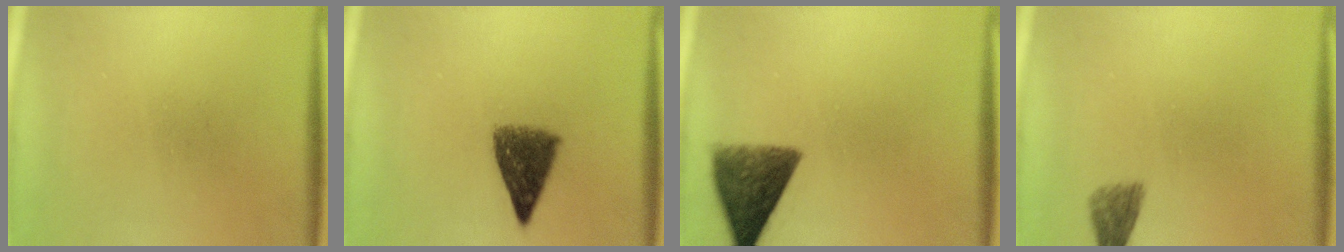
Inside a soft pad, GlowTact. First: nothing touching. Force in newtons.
{"total": 7.3}
{"total": 8.7}
{"total": 2.4}